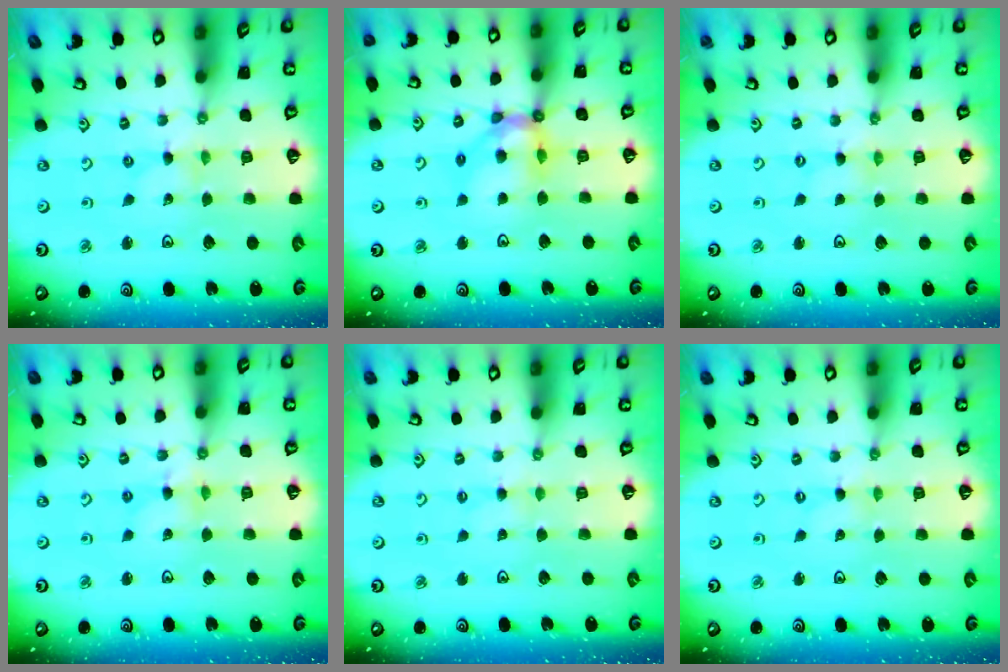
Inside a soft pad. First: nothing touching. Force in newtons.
{"total": 10.8, "press": 10.6, "slide": 1.5}
{"total": 0.0}
{"total": 2.7, "press": 2.7, "slide": 0.2}
{"total": 1.5, "press": 1.5, "slide": 0.3}
{"total": 0.0}